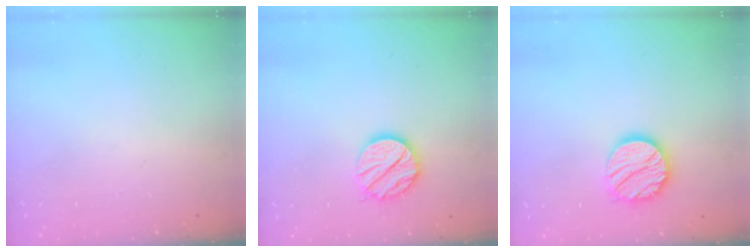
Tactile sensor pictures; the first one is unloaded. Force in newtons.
{"total": 12.6, "press": 12.6, "slide": 0.8}
{"total": 14.9, "press": 14.8, "slide": 1.1}